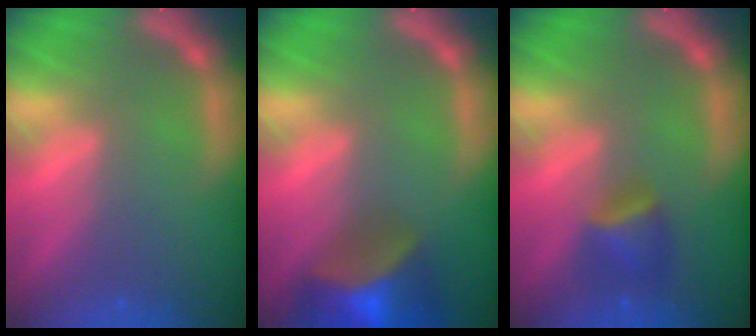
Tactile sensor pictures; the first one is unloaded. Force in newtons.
{"total": 9.0}
{"total": 2.9}